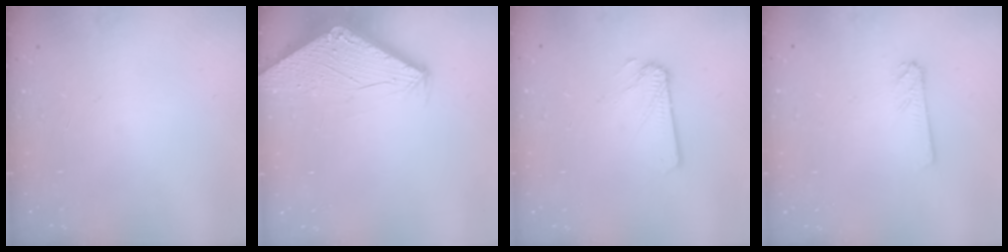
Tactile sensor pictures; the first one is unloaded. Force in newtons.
{"total": 2.8, "press": 2.8, "slide": 0.1}
{"total": 1.2, "press": 1.2, "slide": 0.1}
{"total": 2.4, "press": 2.4, "slide": 0.3}